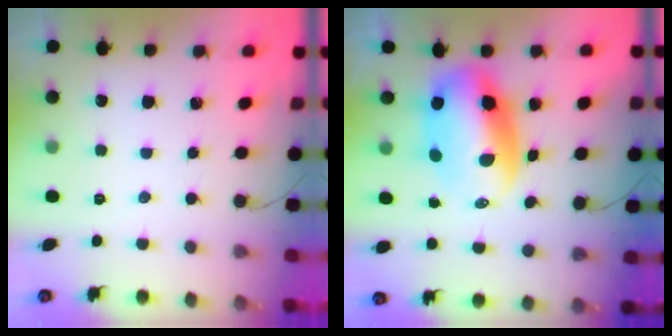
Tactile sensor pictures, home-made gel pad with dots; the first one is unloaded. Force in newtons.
{"total": 10.3, "press": 10.0, "slide": 2.4}